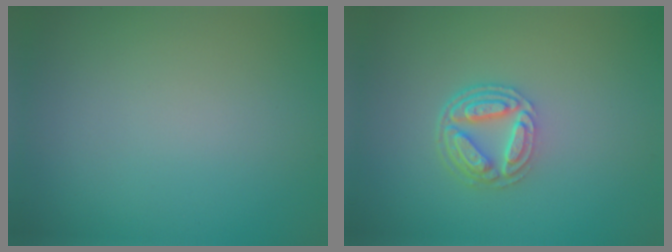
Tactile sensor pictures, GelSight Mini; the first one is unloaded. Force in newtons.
{"total": 4.5, "press": 3.3, "slide": 3.0}